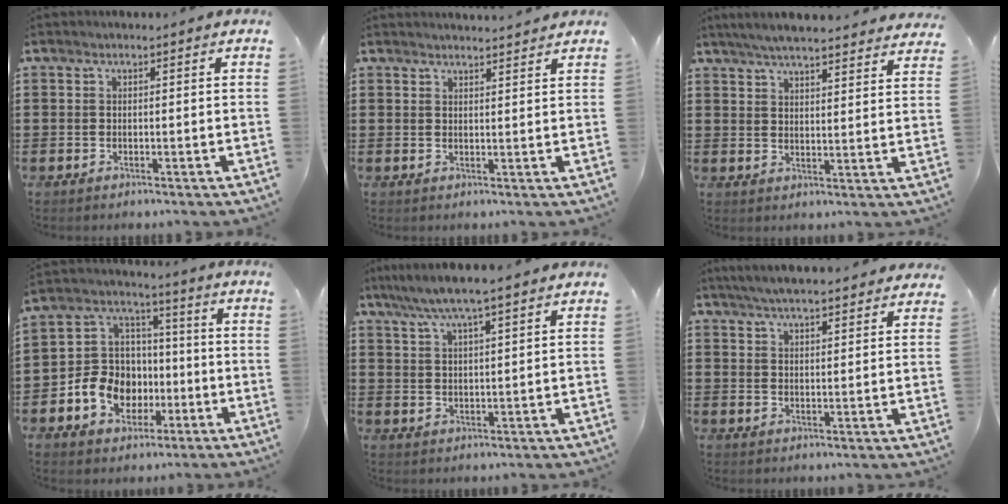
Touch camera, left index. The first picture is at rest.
{"total": 1.8, "force": [1.8, 0.0, 0.0], "torque": [-0.004, -0.002, 0.036]}
{"total": 5.4, "force": [5.1, -0.1, 1.6], "torque": [-0.047, -0.020, 0.093]}
{"total": 10.2, "force": [-3.5, 8.7, 4.0], "torque": [-0.116, 0.023, -0.064]}
{"total": 5.5, "force": [4.5, 0.0, 3.2], "torque": [-0.075, -0.015, 0.078]}
{"total": 5.0, "force": [4.8, -0.1, 1.4], "torque": [-0.042, -0.014, 0.088]}